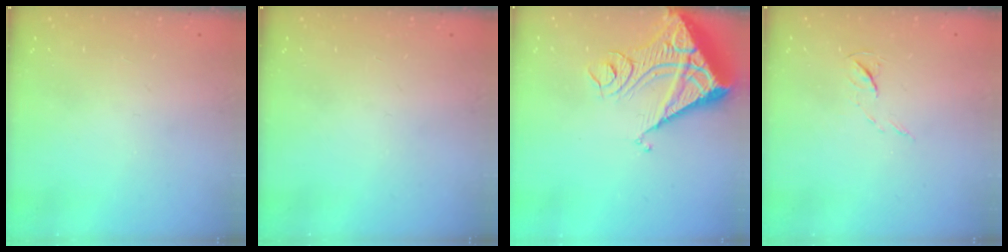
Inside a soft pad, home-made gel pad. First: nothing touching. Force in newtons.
{"total": 0.0}
{"total": 13.8, "press": 13.7, "slide": 1.9}
{"total": 4.6, "press": 4.6, "slide": 0.6}